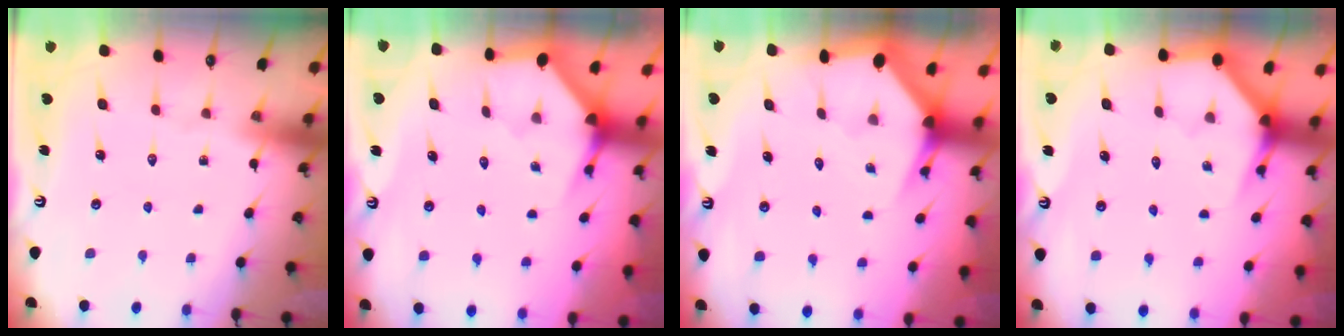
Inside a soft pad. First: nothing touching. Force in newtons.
{"total": 3.6, "press": 3.6, "slide": 0.1}
{"total": 3.7, "press": 3.7, "slide": 0.4}
{"total": 3.8, "press": 3.8, "slide": 0.2}